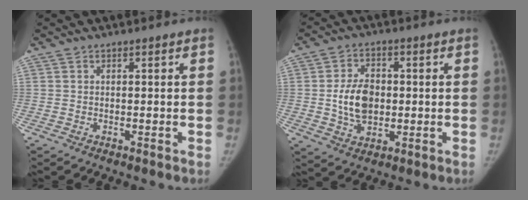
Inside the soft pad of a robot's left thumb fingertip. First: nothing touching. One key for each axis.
{"total": 9.2, "fx": 0.0, "fy": 6.3, "fz": 6.6, "tx": -0.101, "ty": 0.001, "tz": 0.004}